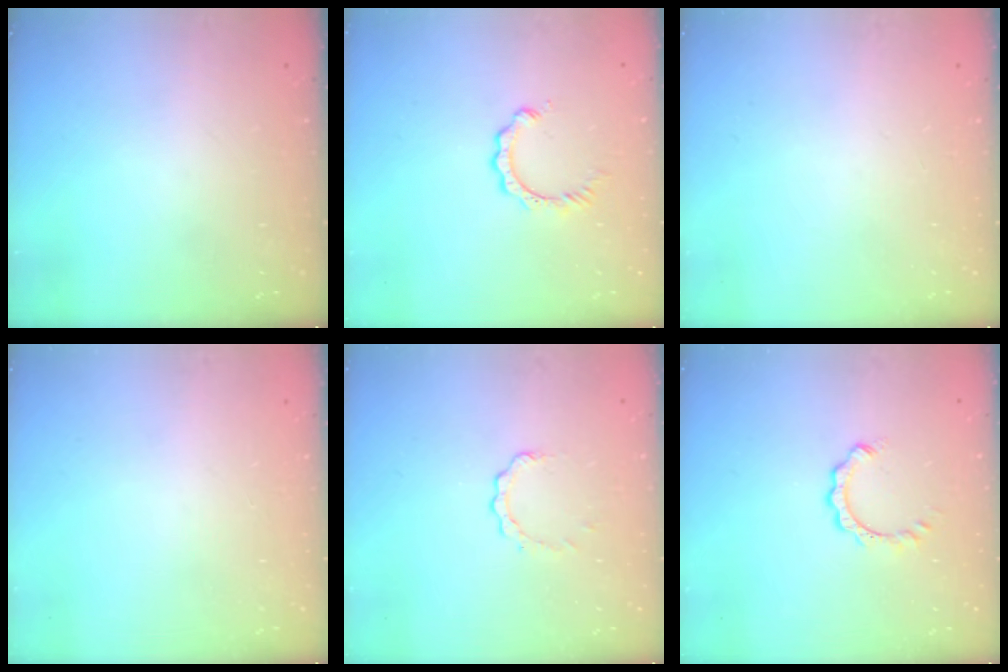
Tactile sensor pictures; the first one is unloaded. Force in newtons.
{"total": 3.0, "press": 2.9, "slide": 0.3}
{"total": 0.0}
{"total": 0.0}
{"total": 2.7, "press": 2.7, "slide": 0.3}
{"total": 4.4, "press": 4.4, "slide": 0.2}